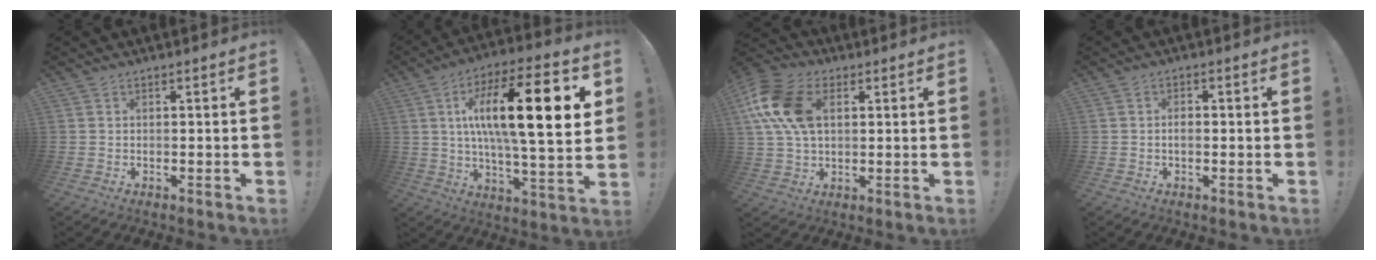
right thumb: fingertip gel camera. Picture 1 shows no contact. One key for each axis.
{"total": 23.1, "fx": 5.7, "fy": 6.2, "fz": 21.5, "tx": -0.349, "ty": -0.022, "tz": 0.073}
{"total": 16.5, "fx": 4.4, "fy": 10.9, "fz": 11.6, "tx": -0.238, "ty": 0.005, "tz": 0.085}
{"total": 1.9, "fx": -0.5, "fy": 1.0, "fz": 1.5, "tx": -0.026, "ty": 0.006, "tz": -0.011}